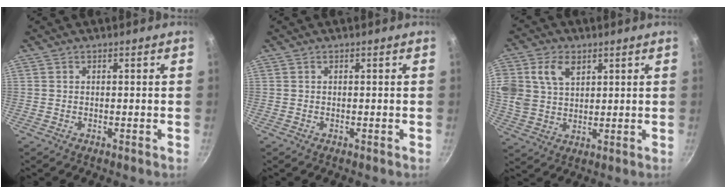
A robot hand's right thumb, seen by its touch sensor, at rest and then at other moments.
{"total": 0.0}
{"total": 13.0, "force": [4.9, 9.6, 7.3], "torque": [-0.155, 0.005, 0.099]}